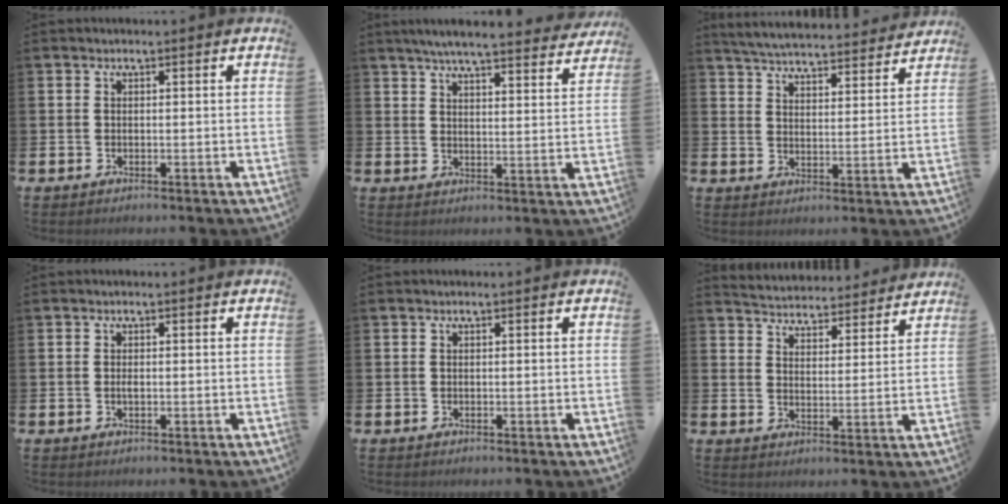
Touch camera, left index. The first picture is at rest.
{"total": 5.9, "force": [5.6, 0.1, 1.8], "torque": [-0.044, -0.033, 0.096]}
{"total": 5.7, "force": [5.6, 0.5, 0.7], "torque": [-0.033, -0.043, 0.099]}
{"total": 0.6, "force": [-0.1, 0.2, 0.6], "torque": [-0.011, -0.001, -0.002]}
{"total": 0.0}
{"total": 4.9, "force": [4.9, 0.8, -0.4], "torque": [-0.015, -0.039, 0.086]}